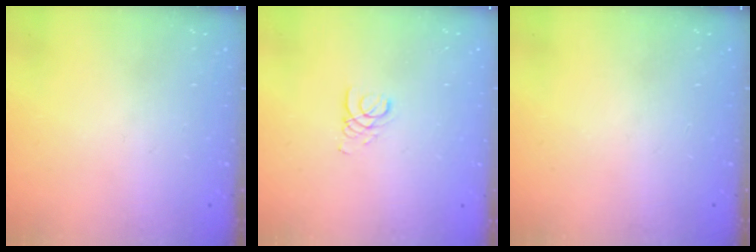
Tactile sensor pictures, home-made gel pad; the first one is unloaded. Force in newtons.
{"total": 2.1, "press": 2.1, "slide": 0.2}
{"total": 0.0}